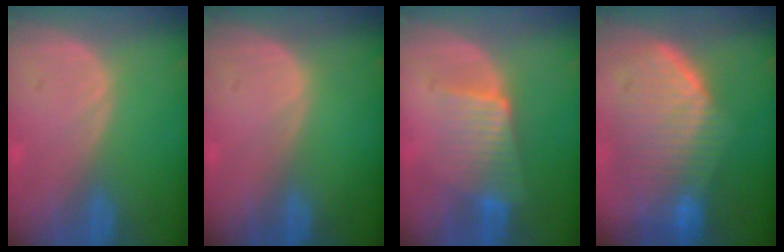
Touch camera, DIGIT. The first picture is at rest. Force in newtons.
{"total": 0.0}
{"total": 6.2, "press": 5.9, "slide": 1.8}
{"total": 10.0, "press": 9.0, "slide": 4.4}